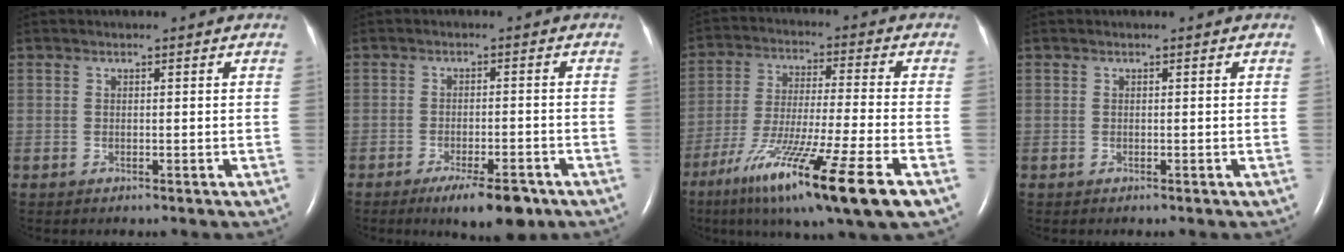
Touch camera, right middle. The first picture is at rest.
{"total": 7.3, "force": [-4.9, 1.6, 5.1], "torque": [-0.076, -0.008, -0.072]}
{"total": 18.5, "force": [-10.2, -0.1, 15.4], "torque": [-0.256, -0.056, -0.178]}
{"total": 0.0}